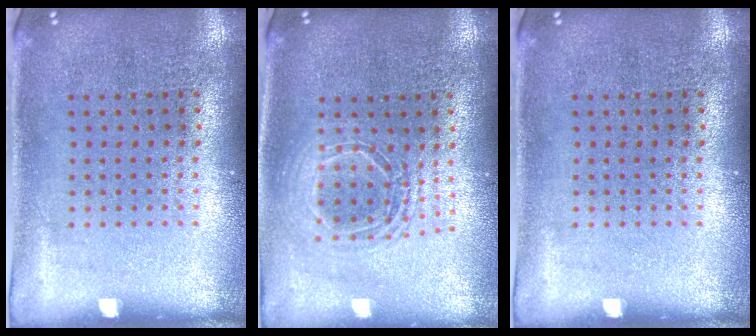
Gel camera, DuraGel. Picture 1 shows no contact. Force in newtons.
{"total": 1.6, "press": 1.4, "slide": 0.8}
{"total": 0.0}